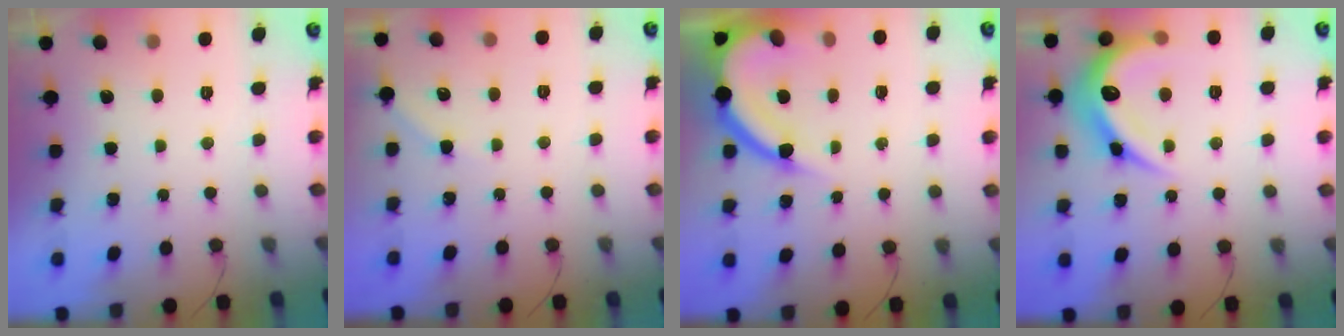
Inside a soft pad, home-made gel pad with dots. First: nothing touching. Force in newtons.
{"total": 2.9, "press": 2.8, "slide": 0.4}
{"total": 11.9, "press": 11.9, "slide": 0.8}
{"total": 16.1, "press": 16.1, "slide": 0.3}